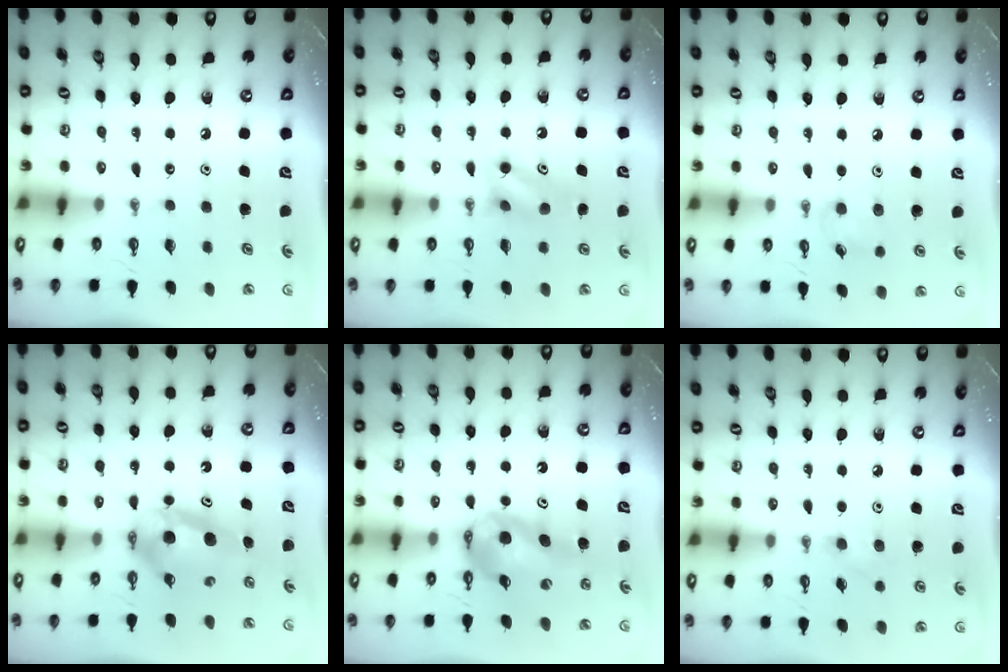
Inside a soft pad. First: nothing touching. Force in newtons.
{"total": 5.7, "press": 5.6, "slide": 0.7}
{"total": 5.7, "press": 5.5, "slide": 1.4}
{"total": 6.9, "press": 5.6, "slide": 4.0}
{"total": 11.1, "press": 11.0, "slide": 1.4}
{"total": 6.2, "press": 5.8, "slide": 2.3}